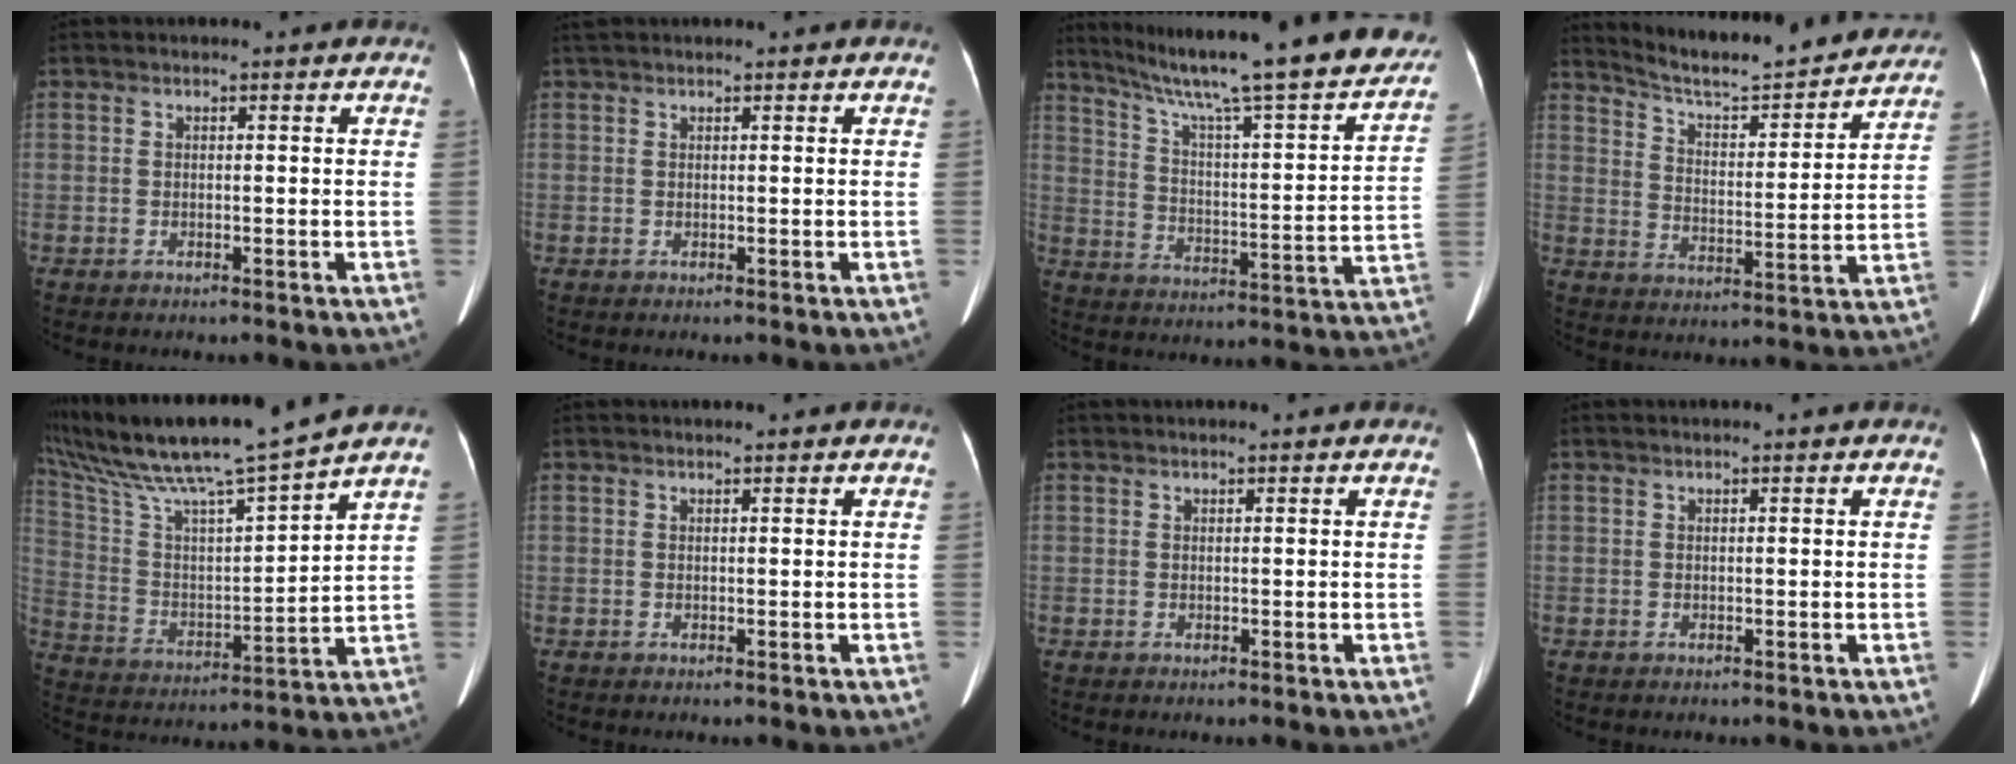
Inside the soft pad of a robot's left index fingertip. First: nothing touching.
{"total": 1.1, "force": [1.0, 0.2, 0.5], "torque": [-0.017, 0.027, 0.023]}
{"total": 29.3, "force": [24.9, 2.2, 15.2], "torque": [-0.240, -0.046, 0.331]}
{"total": 17.4, "force": [16.5, 1.8, 5.1], "torque": [-0.081, -0.018, 0.231]}
{"total": 19.7, "force": [16.9, -0.8, 10.1], "torque": [-0.196, 0.001, 0.297]}
{"total": 0.5, "force": [0.5, 0.0, 0.1], "torque": [-0.003, 0.003, 0.009]}
{"total": 0.6, "force": [0.5, 0.0, 0.2], "torque": [-0.005, 0.011, 0.013]}
{"total": 0.0}